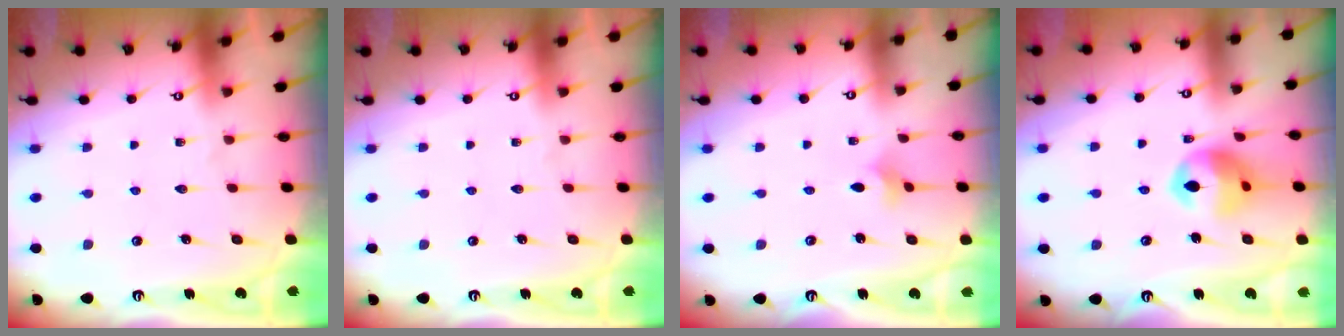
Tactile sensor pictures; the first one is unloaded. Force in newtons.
{"total": 0.0}
{"total": 2.4, "press": 2.3, "slide": 0.4}
{"total": 12.5, "press": 12.3, "slide": 1.9}